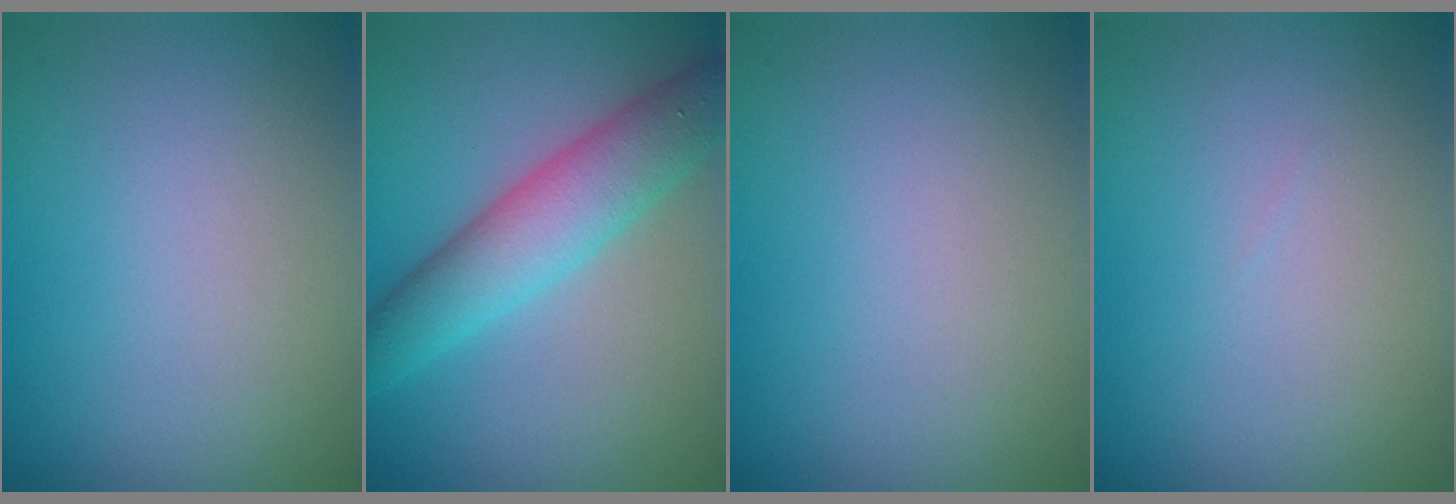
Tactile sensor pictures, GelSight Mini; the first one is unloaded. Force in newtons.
{"total": 6.1, "press": 6.1, "slide": 0.1}
{"total": 0.0}
{"total": 0.0}